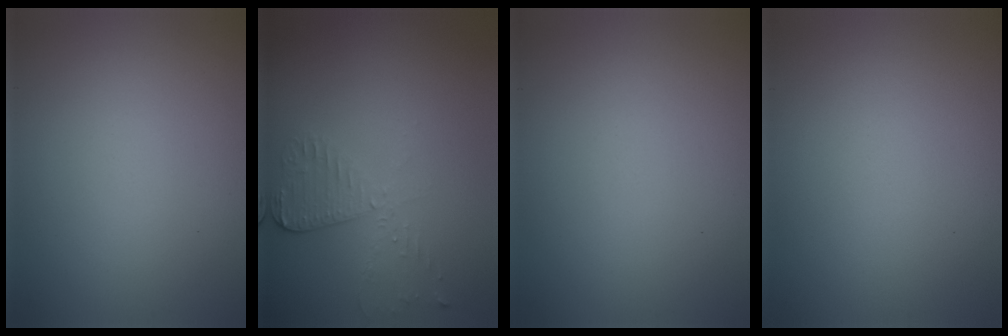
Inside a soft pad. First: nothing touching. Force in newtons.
{"total": 2.6, "press": 2.3, "slide": 1.2}
{"total": 0.0}
{"total": 0.0}